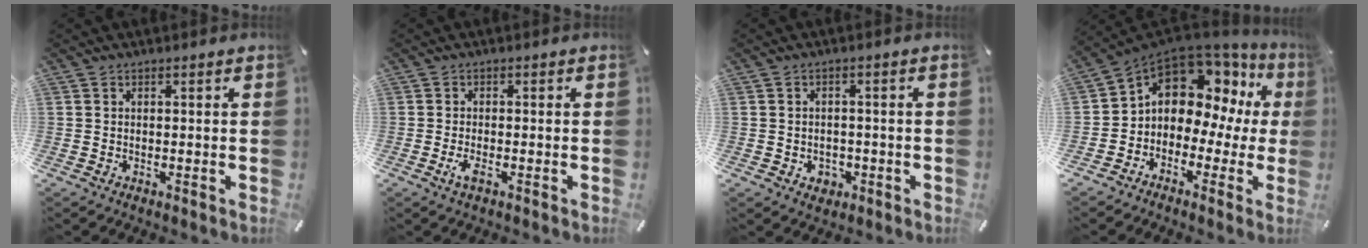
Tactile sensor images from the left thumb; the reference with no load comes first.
{"total": 2.4, "force": [-1.0, 0.7, 2.1], "torque": [-0.048, -0.003, -0.020]}
{"total": 3.1, "force": [-1.0, 2.8, 1.0], "torque": [-0.009, 0.002, -0.021]}
{"total": 10.6, "force": [5.0, 7.9, 5.0], "torque": [-0.093, -0.041, 0.090]}